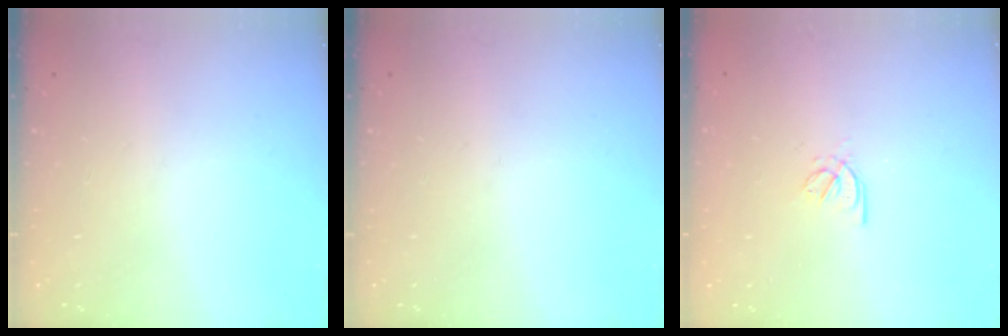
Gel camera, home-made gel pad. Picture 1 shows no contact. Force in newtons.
{"total": 0.0}
{"total": 3.2, "press": 3.2, "slide": 0.7}